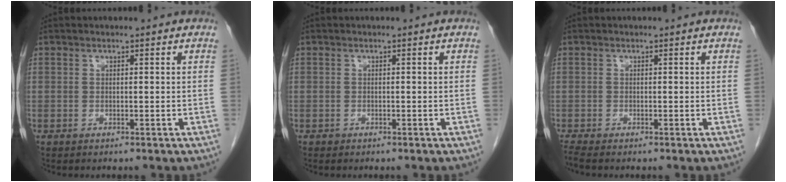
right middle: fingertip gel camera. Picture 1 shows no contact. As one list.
[{"total": 0.0}, {"total": 1.1, "force": [-1.0, -0.2, 0.3], "torque": [-0.017, -0.006, -0.022]}]